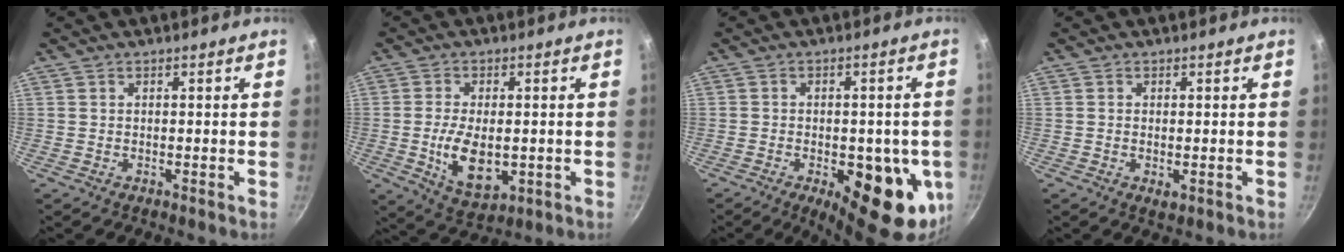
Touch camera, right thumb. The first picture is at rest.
{"total": 10.1, "force": [-1.4, 5.6, 8.3], "torque": [-0.145, -0.009, -0.010]}
{"total": 17.4, "force": [-5.2, 7.7, 14.7], "torque": [-0.143, -0.006, -0.060]}
{"total": 1.4, "force": [-0.4, 0.6, 1.2], "torque": [-0.021, -0.006, -0.006]}